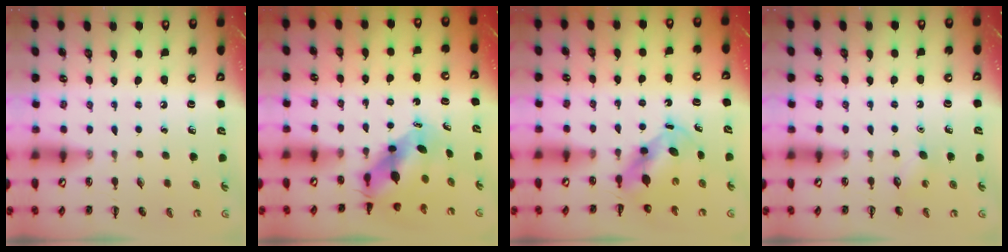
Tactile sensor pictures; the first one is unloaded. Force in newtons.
{"total": 5.9, "press": 5.7, "slide": 1.6}
{"total": 5.7, "press": 5.7, "slide": 1.0}
{"total": 2.9, "press": 2.8, "slide": 0.7}